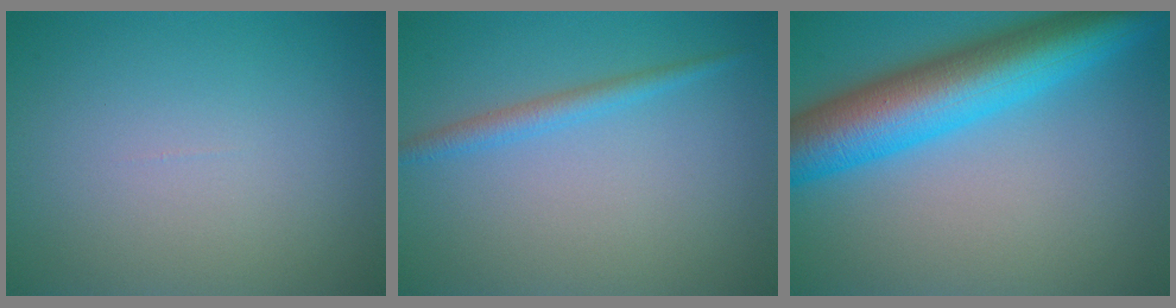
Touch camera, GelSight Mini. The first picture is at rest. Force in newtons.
{"total": 1.8, "press": 1.8, "slide": 0.1}
{"total": 10.5, "press": 10.5, "slide": 0.2}